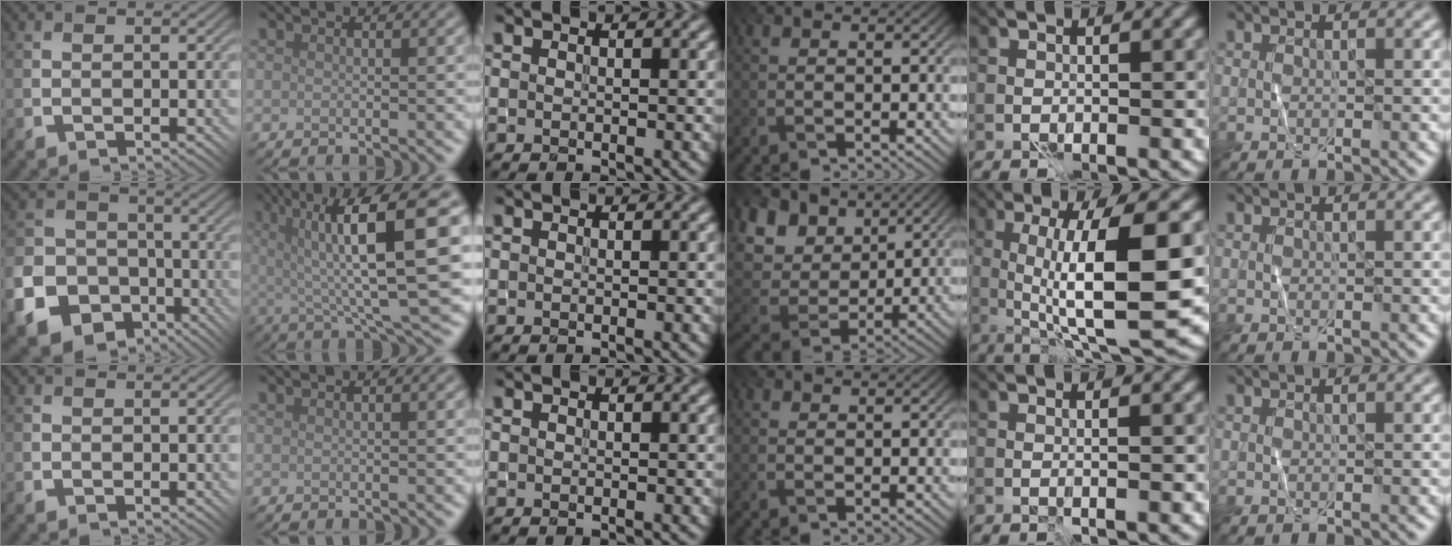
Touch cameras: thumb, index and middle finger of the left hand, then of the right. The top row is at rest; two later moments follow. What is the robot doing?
{"motion": "fold", "object": "shorts"}